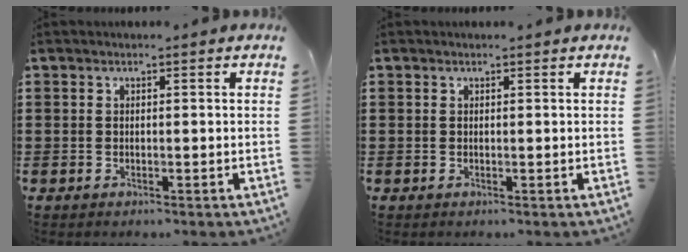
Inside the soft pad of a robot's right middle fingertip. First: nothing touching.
{"total": 0.0}